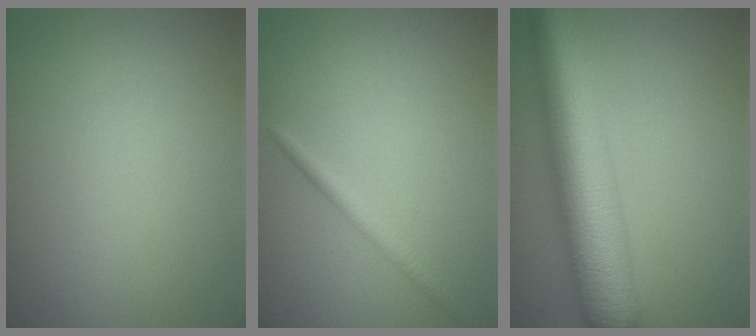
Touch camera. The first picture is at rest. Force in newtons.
{"total": 1.4, "press": 1.4, "slide": 0.0}
{"total": 10.4, "press": 10.4, "slide": 0.2}